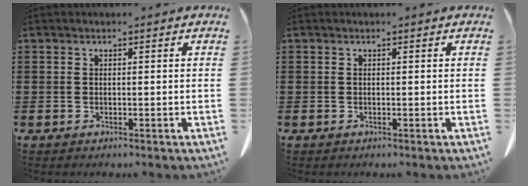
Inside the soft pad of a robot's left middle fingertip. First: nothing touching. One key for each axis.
{"total": 0.0}